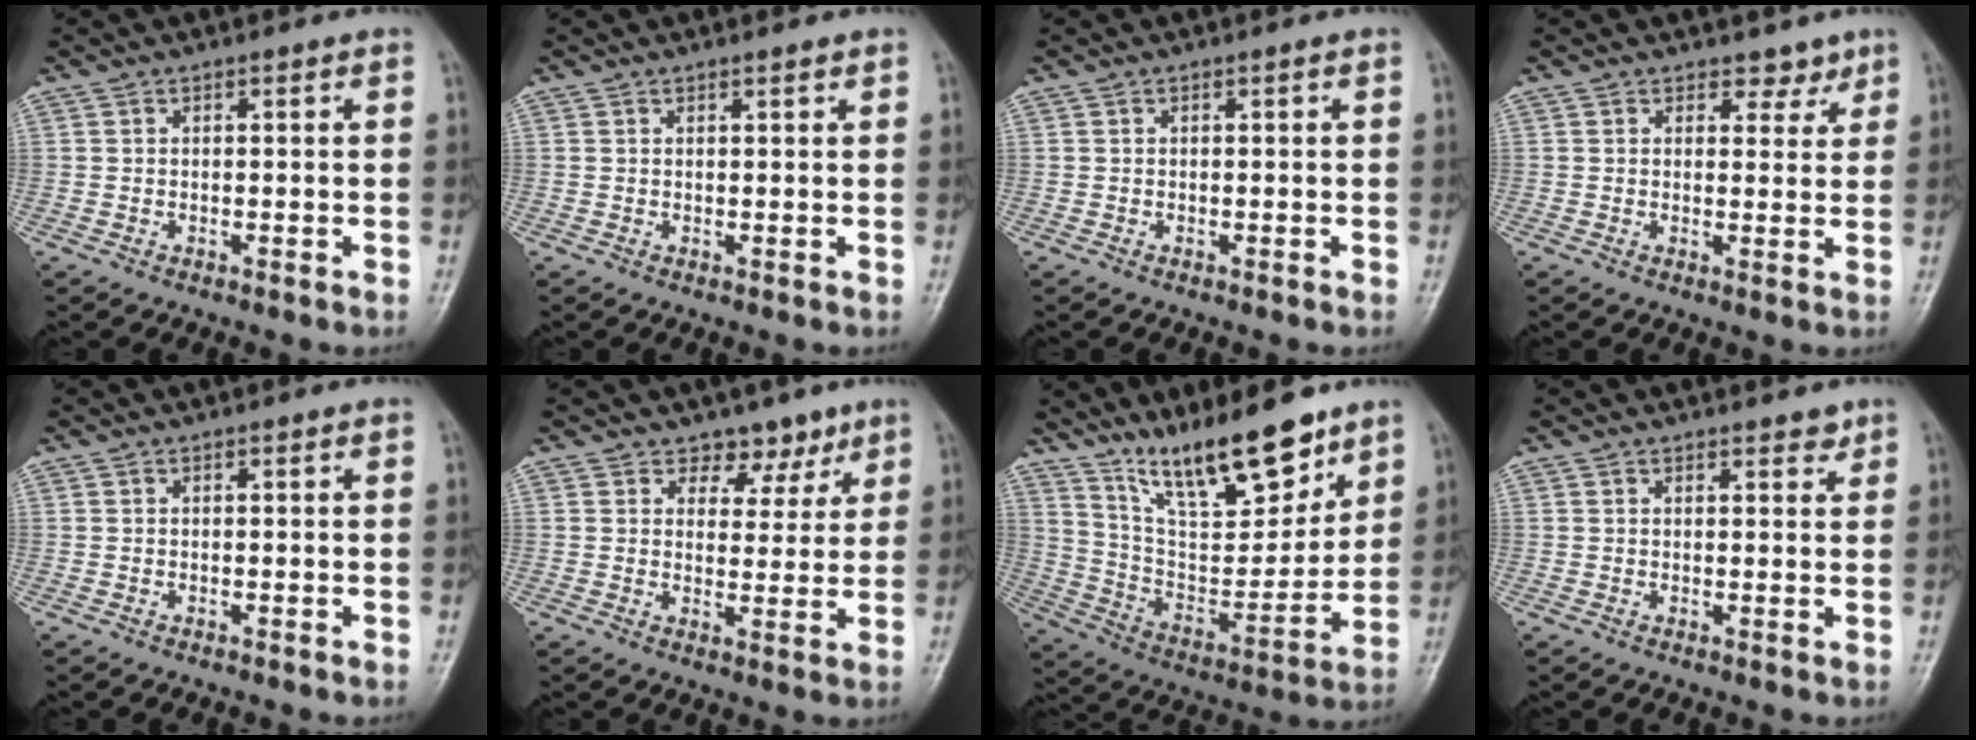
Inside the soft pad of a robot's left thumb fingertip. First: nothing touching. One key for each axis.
{"total": 0.7, "fx": 0.6, "fy": 0.2, "fz": 0.3, "tx": -0.007, "ty": -0.004, "tz": 0.009}
{"total": 0.0}
{"total": 3.2, "fx": 2.4, "fy": 2.0, "fz": 0.7, "tx": 0.017, "ty": -0.014, "tz": 0.031}
{"total": 0.0}
{"total": 5.5, "fx": 3.9, "fy": 3.6, "fz": 1.3, "tx": 0.019, "ty": -0.022, "tz": 0.057}
{"total": 18.4, "fx": 13.5, "fy": 5.7, "fz": 11.2, "tx": -0.136, "ty": -0.083, "tz": 0.243}
{"total": 2.1, "fx": 1.7, "fy": 1.0, "fz": 0.9, "tx": 0.002, "ty": -0.010, "tz": 0.020}